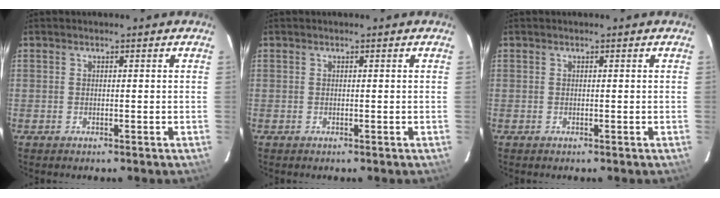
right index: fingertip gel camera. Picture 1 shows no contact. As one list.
[{"total": 0.0}, {"total": 0.0}]